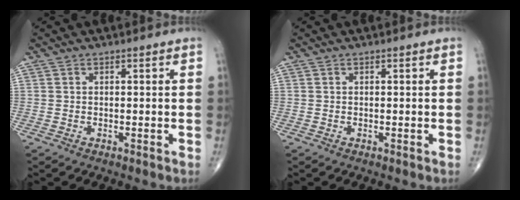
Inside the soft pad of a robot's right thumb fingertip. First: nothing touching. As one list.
[{"total": 0.0}]